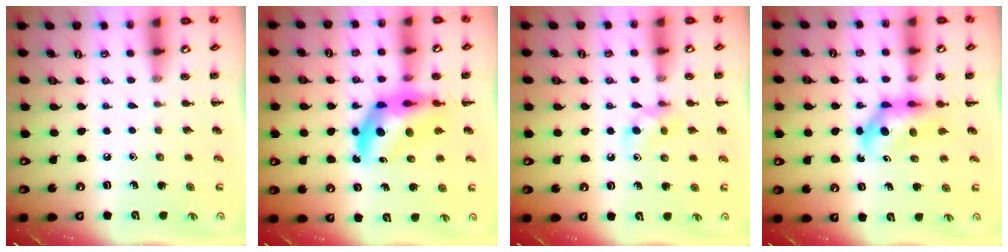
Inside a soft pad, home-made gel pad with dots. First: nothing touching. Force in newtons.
{"total": 9.9, "press": 9.2, "slide": 3.6}
{"total": 5.5, "press": 5.2, "slide": 1.8}
{"total": 5.7, "press": 5.5, "slide": 1.4}